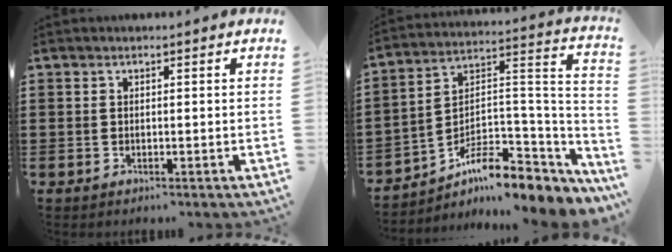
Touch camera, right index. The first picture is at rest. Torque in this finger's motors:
{"motor_torque": [-0.49, 0.27, -0.01, -0.14]}